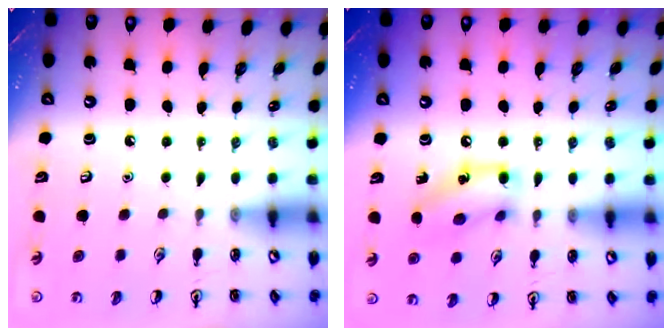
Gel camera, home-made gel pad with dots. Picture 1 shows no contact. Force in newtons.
{"total": 11.6, "press": 11.4, "slide": 1.9}